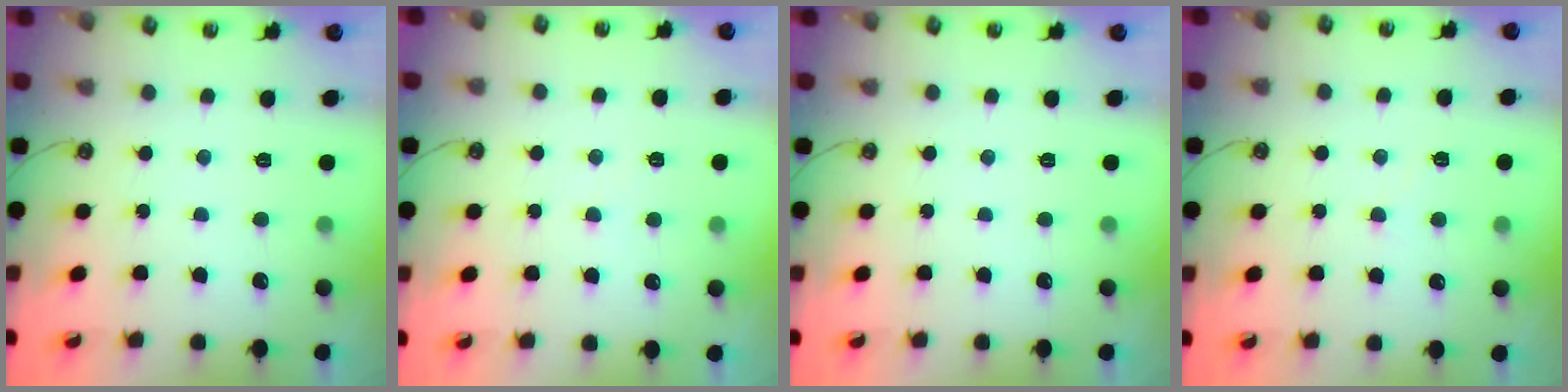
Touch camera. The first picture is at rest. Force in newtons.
{"total": 2.9, "press": 2.9, "slide": 0.2}
{"total": 0.0}
{"total": 1.8, "press": 1.8, "slide": 0.3}